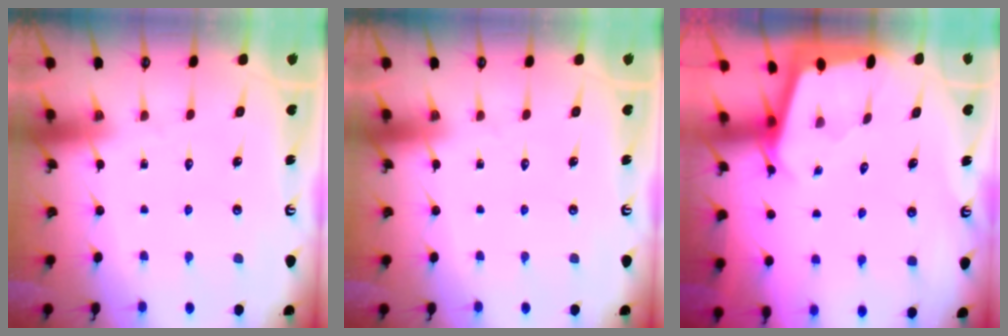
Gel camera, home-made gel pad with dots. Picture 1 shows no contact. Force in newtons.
{"total": 0.0}
{"total": 2.0, "press": 2.0, "slide": 0.2}